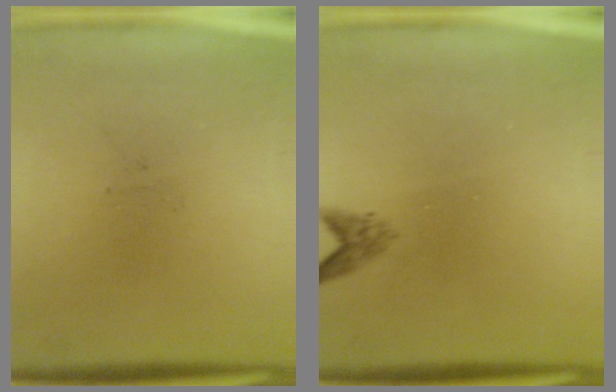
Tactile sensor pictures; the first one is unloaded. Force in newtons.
{"total": 1.3}